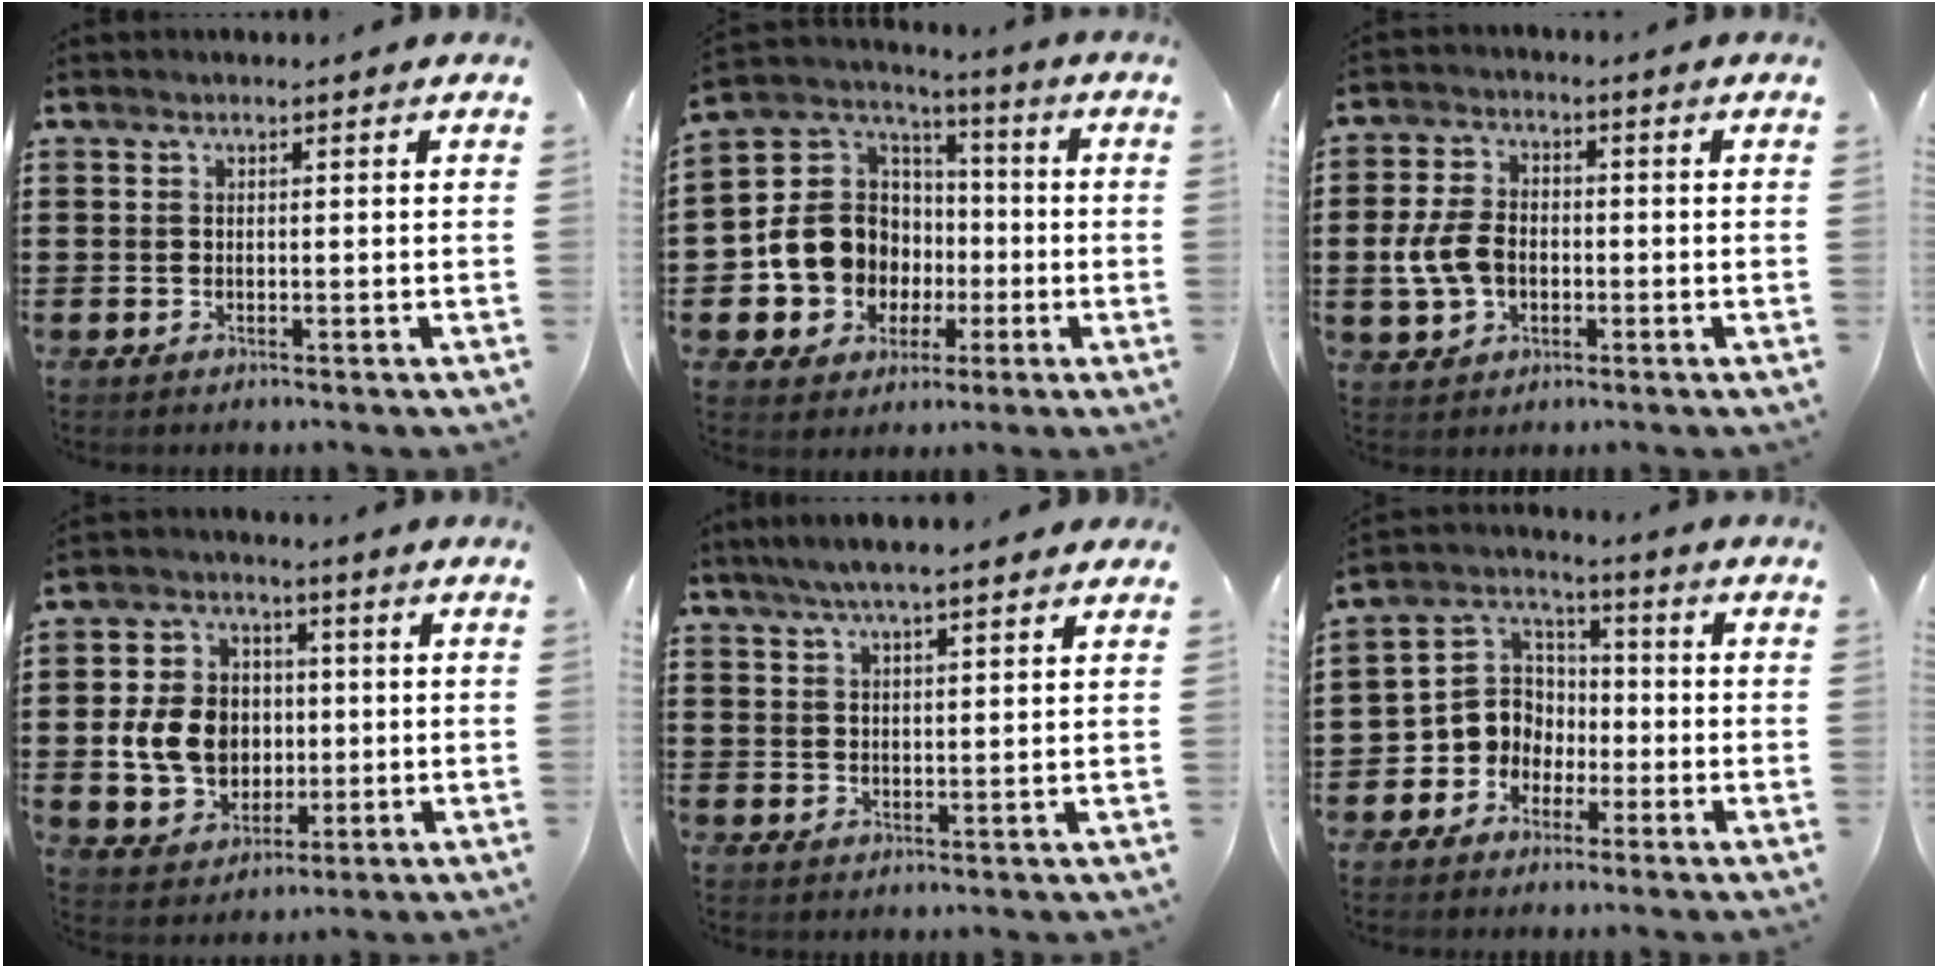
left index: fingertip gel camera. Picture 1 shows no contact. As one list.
[{"total": 12.3, "force": [-2.3, 11.3, 4.3], "torque": [-0.136, 0.007, -0.038]}, {"total": 6.9, "force": [-1.0, 4.8, 4.8], "torque": [-0.125, 0.001, -0.026]}, {"total": 9.4, "force": [0.0, 8.0, 5.0], "torque": [-0.122, 0.019, 0.001]}, {"total": 4.8, "force": [3.8, 0.5, 2.9], "torque": [-0.063, -0.002, 0.069]}, {"total": 7.4, "force": [-2.2, 6.9, 1.9], "torque": [-0.081, 0.006, -0.049]}]